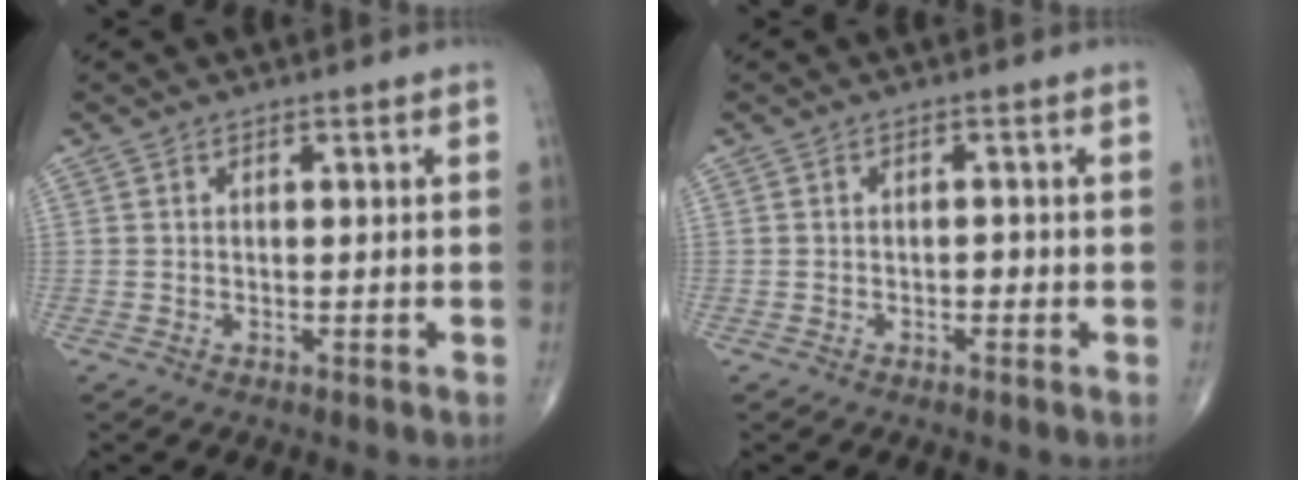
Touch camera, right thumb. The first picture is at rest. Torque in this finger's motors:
{"motor_torque": [0.25, 0.12, 0.18, 0.13, -0.02]}